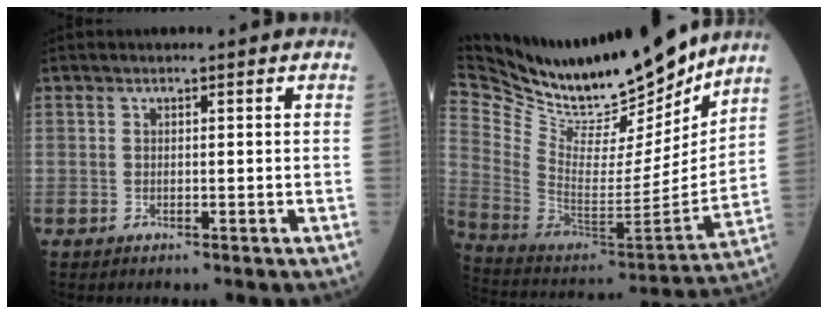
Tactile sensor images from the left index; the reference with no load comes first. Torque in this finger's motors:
{"motor_torque": [0.54, -0.96, 0.10, 0.01]}